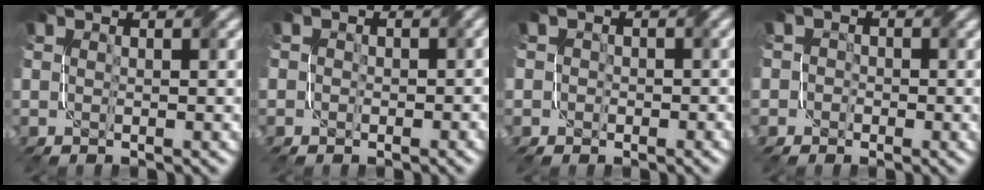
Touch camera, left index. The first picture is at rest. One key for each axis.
{"total": 2.2, "fx": 0.1, "fy": 2.1, "fz": 0.8, "tx": 0.003, "ty": 0.004, "tz": -0.014}
{"total": 2.1, "fx": 0.1, "fy": 2.0, "fz": 0.5, "tx": 0.005, "ty": 0.004, "tz": -0.012}
{"total": 2.9, "fx": 0.0, "fy": 2.9, "fz": 0.7, "tx": 0.009, "ty": 0.014, "tz": -0.031}